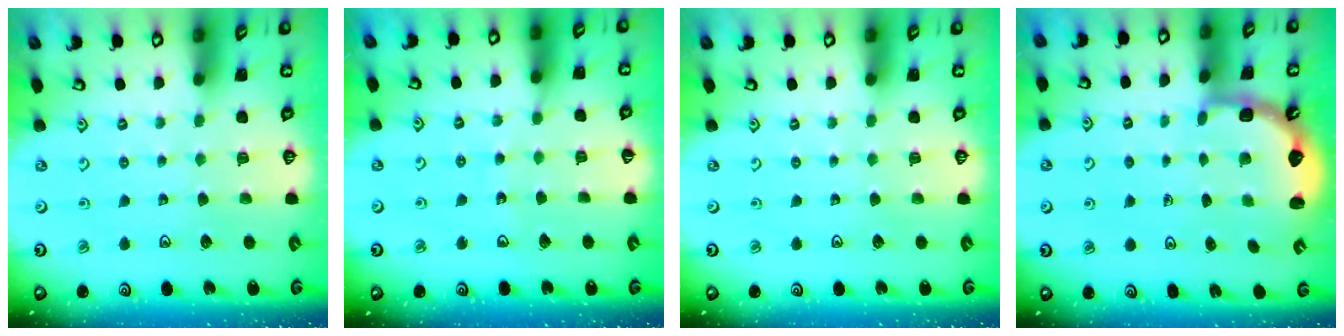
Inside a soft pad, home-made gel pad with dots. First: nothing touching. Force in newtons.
{"total": 4.2, "press": 4.1, "slide": 0.6}
{"total": 0.0}
{"total": 2.4, "press": 2.1, "slide": 1.3}